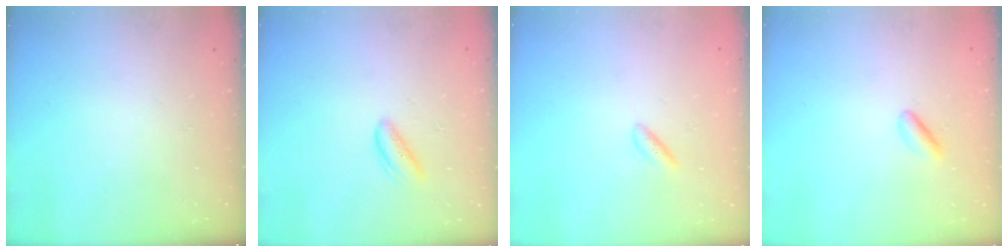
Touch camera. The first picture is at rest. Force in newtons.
{"total": 1.9, "press": 1.9, "slide": 0.4}
{"total": 1.7, "press": 1.3, "slide": 1.1}
{"total": 2.6, "press": 2.4, "slide": 1.0}